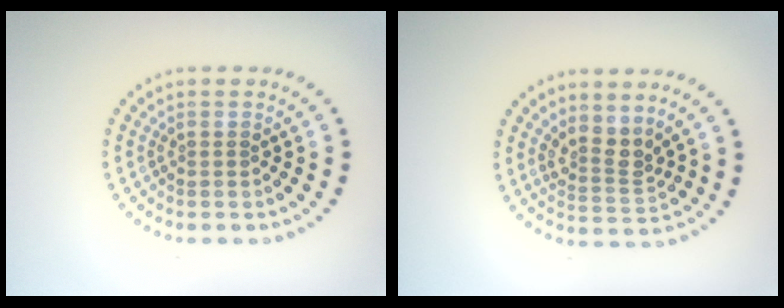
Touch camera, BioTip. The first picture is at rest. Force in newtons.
{"total": 2.7, "press": 2.0, "slide": 1.8}